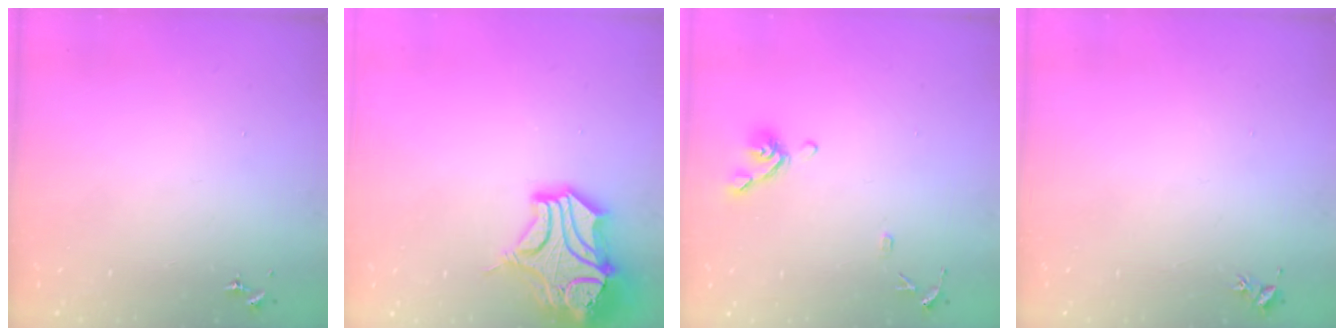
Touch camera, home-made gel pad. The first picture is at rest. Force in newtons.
{"total": 16.1, "press": 15.9, "slide": 2.4}
{"total": 8.9, "press": 8.8, "slide": 1.4}
{"total": 3.4, "press": 3.4, "slide": 0.5}